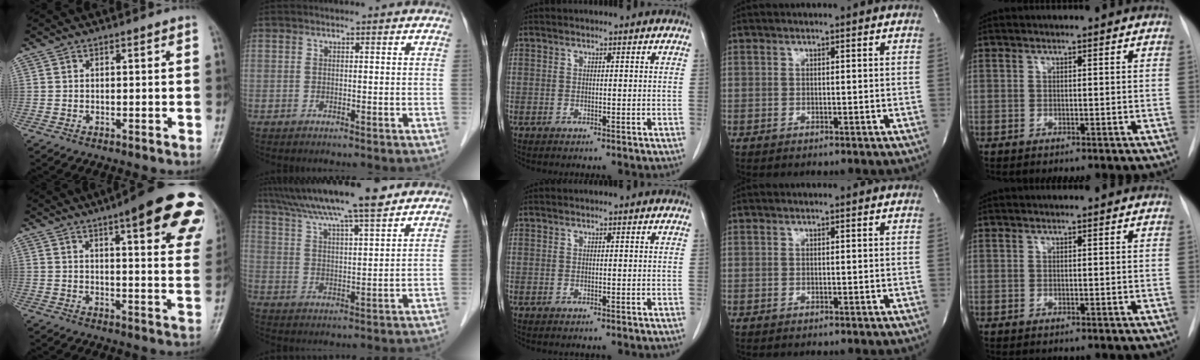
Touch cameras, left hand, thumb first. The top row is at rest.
{"thumb": {"total": 21.8, "force": [12.1, 5.2, 17.3], "torque": [-0.195, -0.029, 0.138]}, "index": {"total": 14.7, "force": [12.2, 0.7, 8.3], "torque": [-0.140, 0.023, 0.197]}}